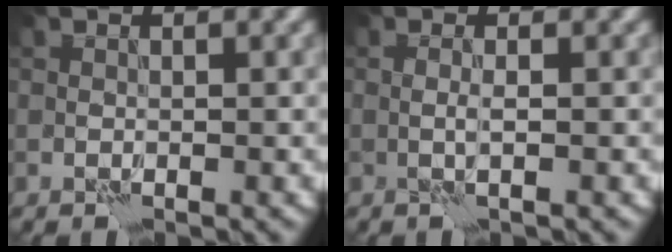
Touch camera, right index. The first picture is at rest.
{"total": 0.9, "force": [0.5, -0.8, 0.2], "torque": [-0.007, -0.001, 0.010]}